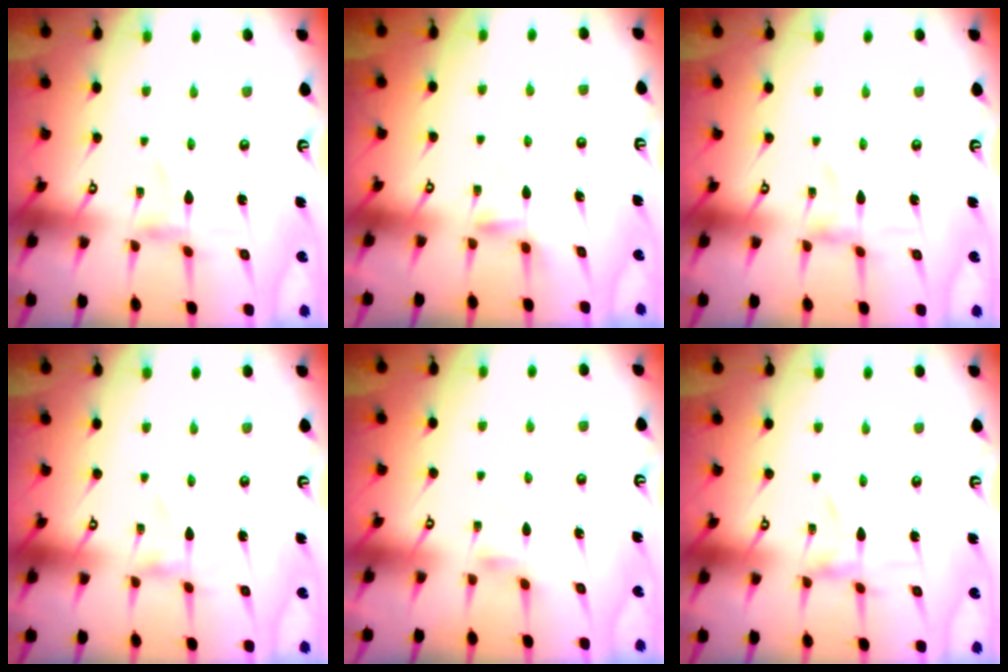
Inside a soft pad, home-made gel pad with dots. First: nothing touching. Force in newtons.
{"total": 3.0, "press": 2.9, "slide": 0.5}
{"total": 0.7, "press": 0.7, "slide": 0.2}
{"total": 0.0}
{"total": 2.5, "press": 2.4, "slide": 0.4}
{"total": 0.0}